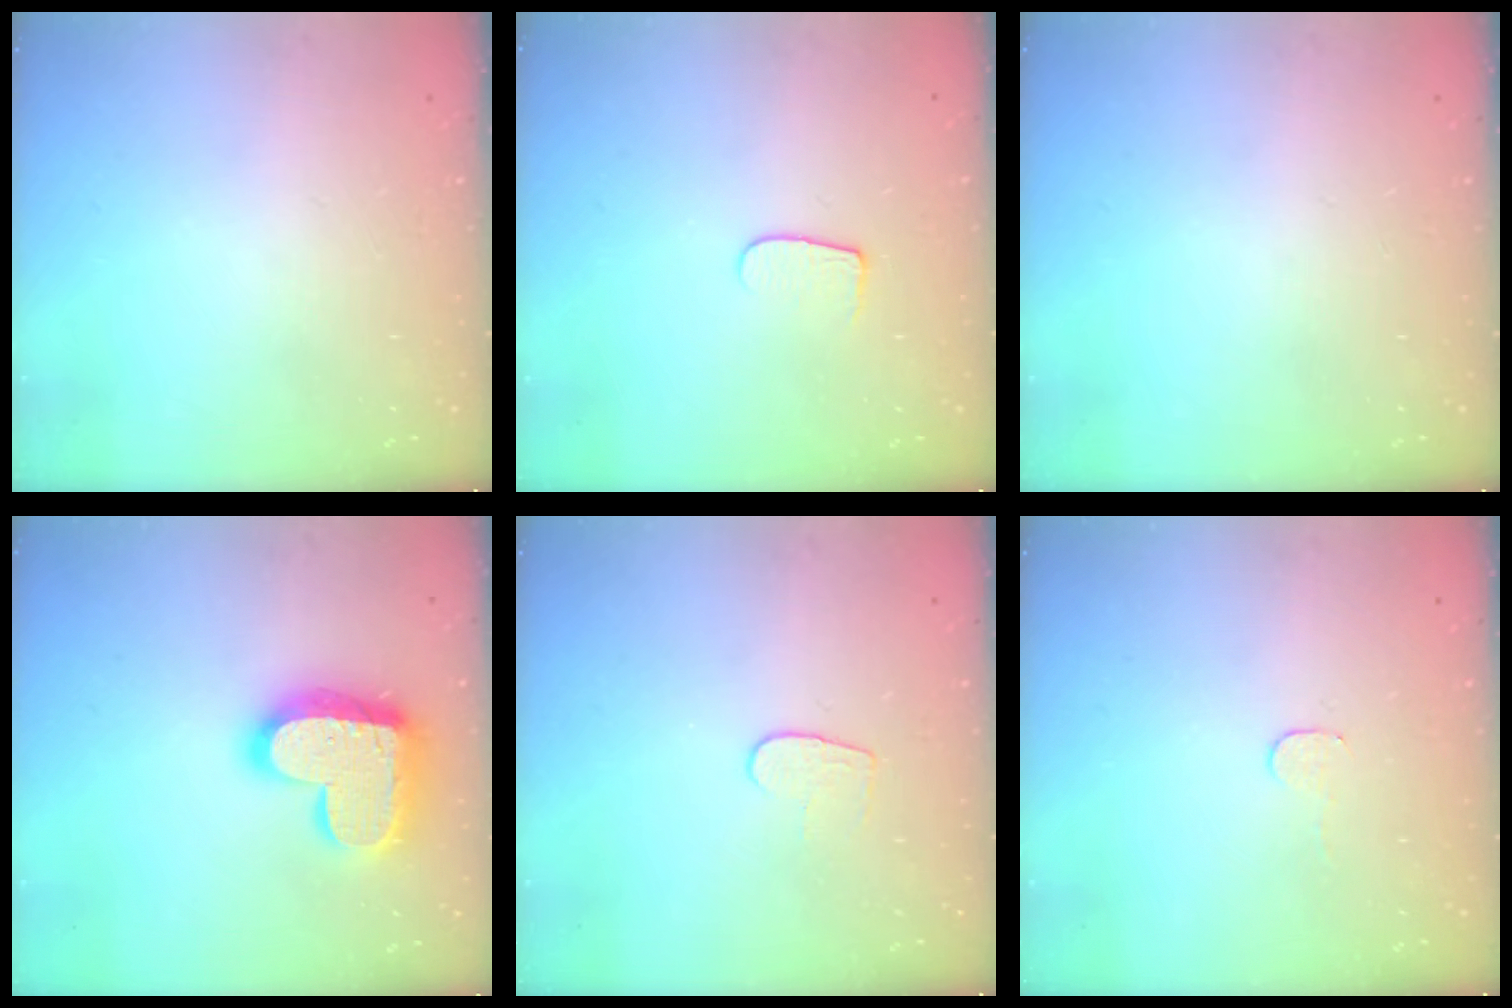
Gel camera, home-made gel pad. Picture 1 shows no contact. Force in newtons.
{"total": 5.9, "press": 5.9, "slide": 0.6}
{"total": 0.0}
{"total": 18.7, "press": 18.7, "slide": 1.2}
{"total": 5.4, "press": 5.4, "slide": 0.3}
{"total": 2.8, "press": 2.8, "slide": 0.2}